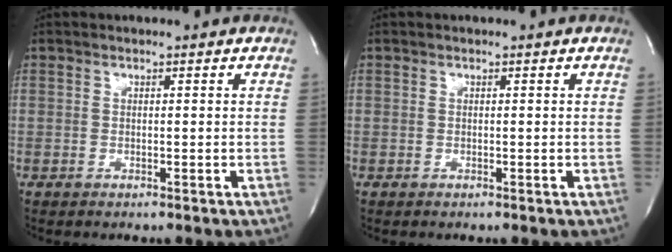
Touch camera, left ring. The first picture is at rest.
{"total": 0.0}